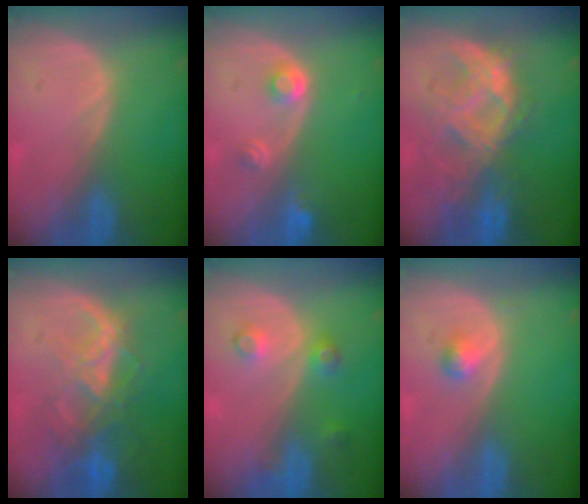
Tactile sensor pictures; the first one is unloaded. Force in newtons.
{"total": 2.9, "press": 2.7, "slide": 1.0}
{"total": 8.8, "press": 8.6, "slide": 2.1}
{"total": 8.9, "press": 7.5, "slide": 4.7}
{"total": 3.5, "press": 3.2, "slide": 1.4}
{"total": 1.7, "press": 1.7, "slide": 0.2}